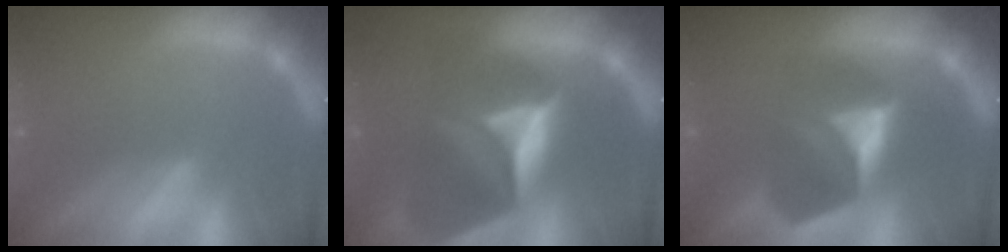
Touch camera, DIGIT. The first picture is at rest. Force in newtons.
{"total": 10.0}
{"total": 6.9}